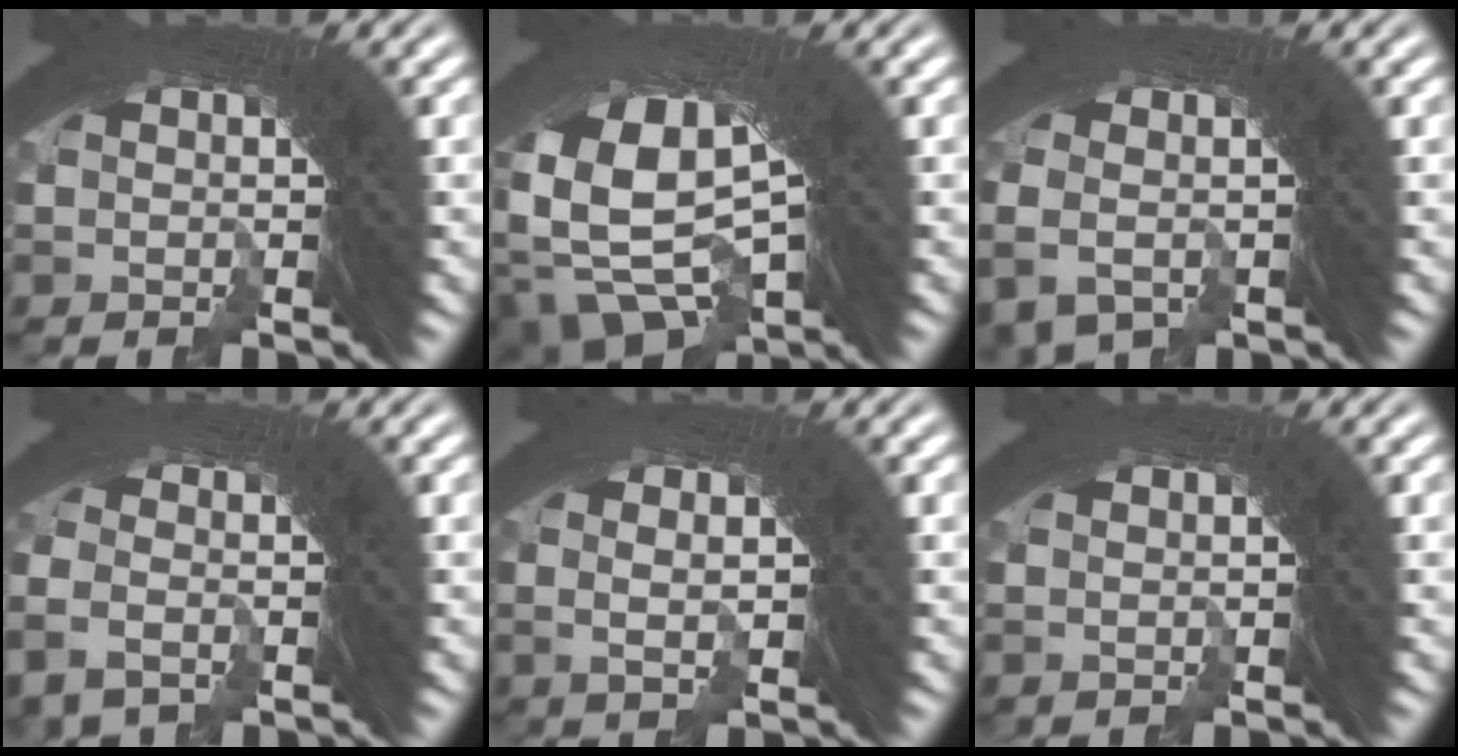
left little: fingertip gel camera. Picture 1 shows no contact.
{"total": 15.6, "force": [-4.0, 12.1, 9.1], "torque": [-0.223, -0.067, -0.050]}
{"total": 4.2, "force": [0.2, 3.6, 2.1], "torque": [-0.044, 0.009, -0.002]}
{"total": 2.4, "force": [-1.7, 1.7, 0.5], "torque": [-0.016, -0.009, -0.028]}
{"total": 5.1, "force": [0.3, 4.0, 3.1], "torque": [-0.060, 0.007, -0.005]}
{"total": 1.1, "force": [0.5, 0.6, 0.8], "torque": [-0.016, 0.006, 0.007]}